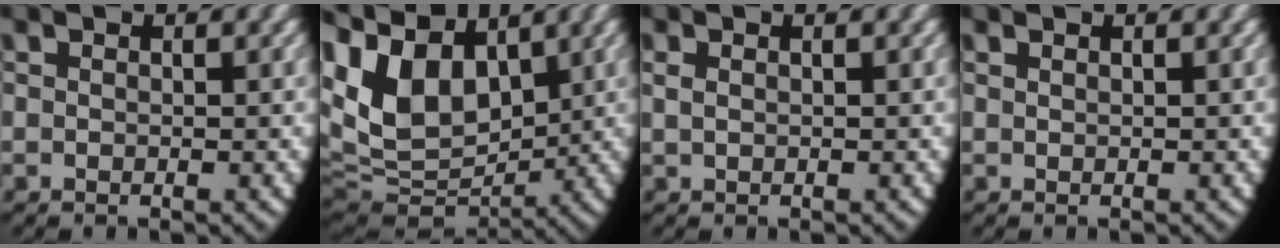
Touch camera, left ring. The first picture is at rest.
{"total": 13.6, "force": [2.1, 10.6, 8.4], "torque": [-0.200, -0.039, 0.048]}
{"total": 0.8, "force": [0.3, 0.3, 0.6], "torque": [-0.018, -0.003, 0.013]}
{"total": 0.5, "force": [0.4, -0.3, 0.1], "torque": [0.000, -0.002, 0.011]}